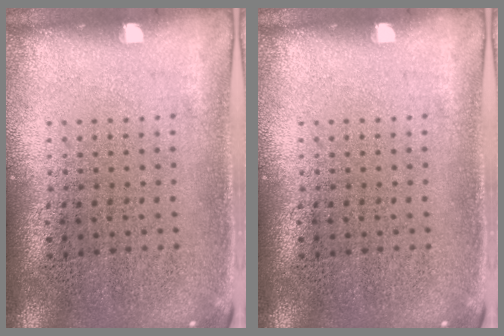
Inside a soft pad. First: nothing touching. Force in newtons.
{"total": 0.0}